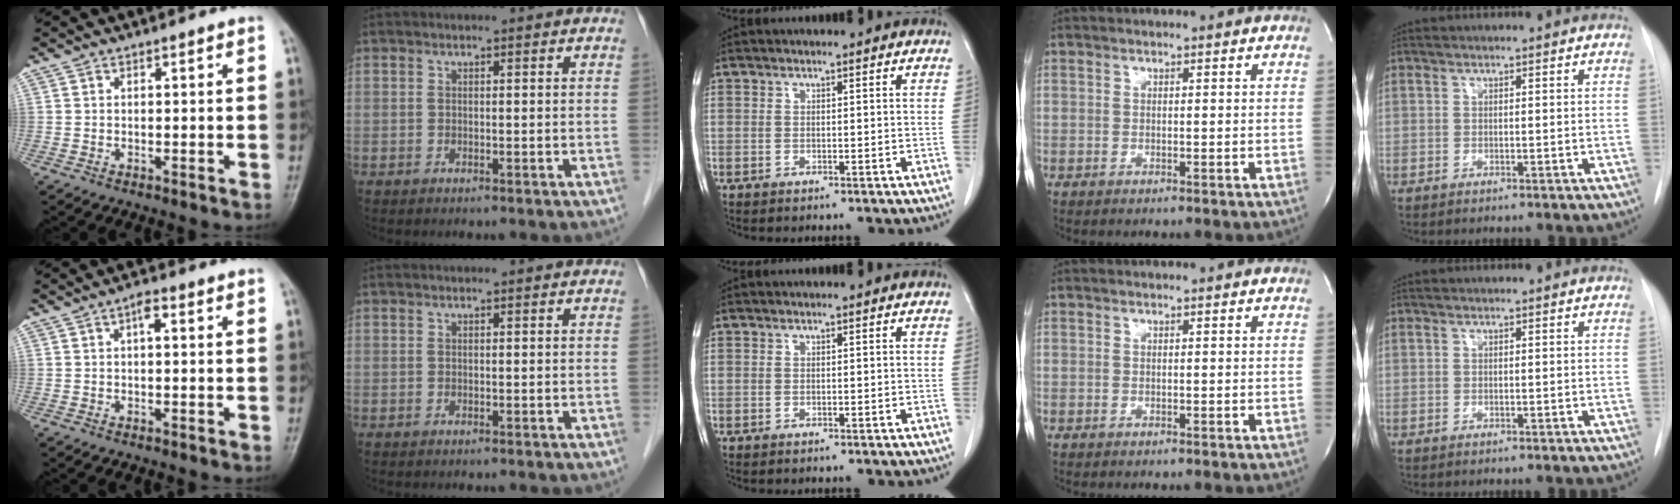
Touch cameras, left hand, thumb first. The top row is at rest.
{"thumb": {"total": 2.4, "force": [0.8, 0.9, 2.1], "torque": [-0.034, 0.006, 0.010]}, "index": {"total": 0.6, "force": [0.6, 0.0, 0.2], "torque": [-0.004, 0.015, 0.011]}}